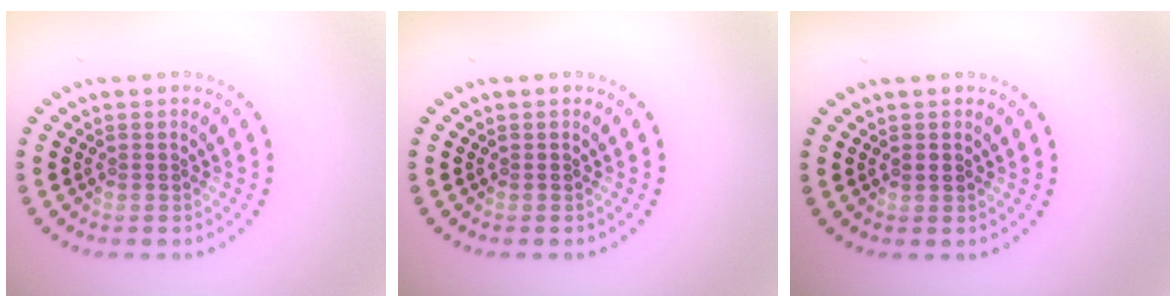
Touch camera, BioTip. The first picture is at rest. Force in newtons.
{"total": 0.0}
{"total": 0.9, "press": 0.9, "slide": 0.2}